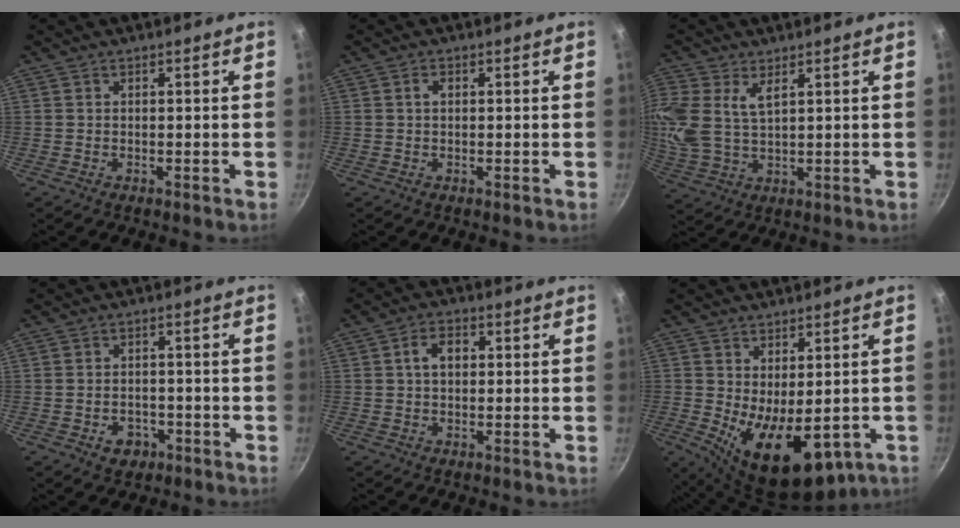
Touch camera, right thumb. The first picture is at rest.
{"total": 1.3, "force": [0.2, 0.9, 0.9], "torque": [-0.016, 0.005, 0.002]}
{"total": 10.3, "force": [4.0, 5.9, 7.4], "torque": [-0.167, -0.009, 0.084]}
{"total": 4.4, "force": [-2.0, 3.3, 2.1], "torque": [-0.020, 0.019, -0.022]}
{"total": 4.6, "force": [0.6, 3.2, 3.3], "torque": [-0.041, 0.012, 0.005]}
{"total": 13.9, "force": [-2.5, 7.3, 11.5], "torque": [-0.145, -0.029, -0.014]}